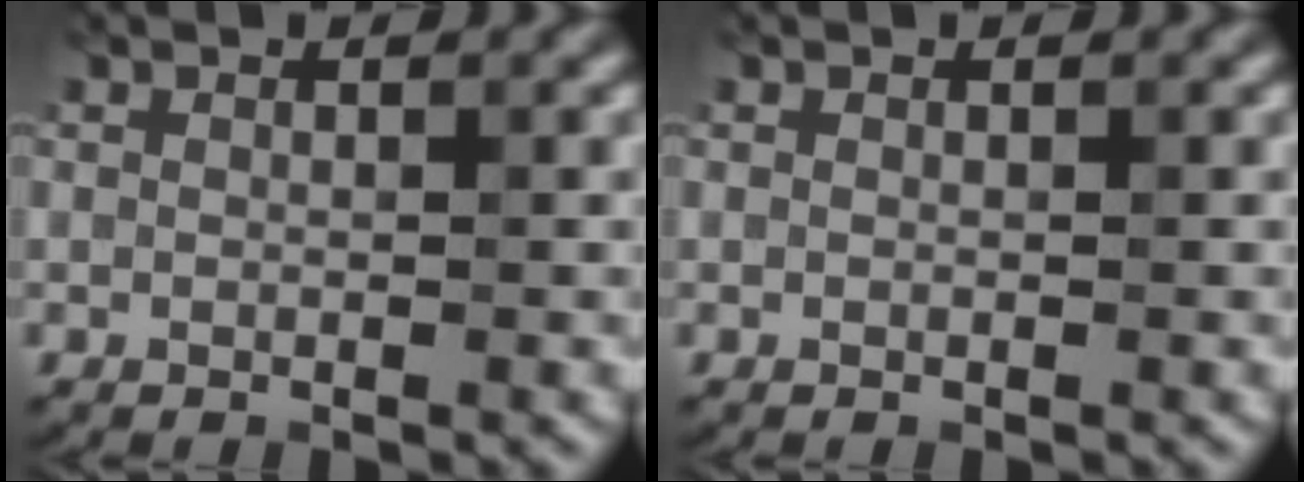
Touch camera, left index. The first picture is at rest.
{"total": 0.0}